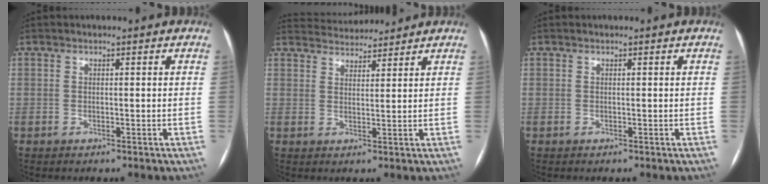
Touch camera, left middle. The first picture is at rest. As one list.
[{"total": 6.6, "force": [6.5, 0.8, 0.6], "torque": [-0.015, 0.025, 0.099]}, {"total": 0.0}]